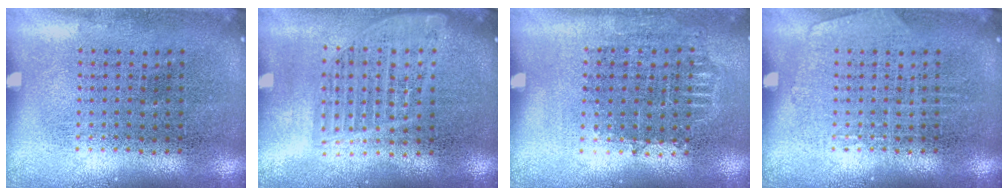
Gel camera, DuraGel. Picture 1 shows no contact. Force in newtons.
{"total": 1.6, "press": 1.4, "slide": 0.7}
{"total": 0.7, "press": 0.7, "slide": 0.2}
{"total": 0.9, "press": 0.9, "slide": 0.0}